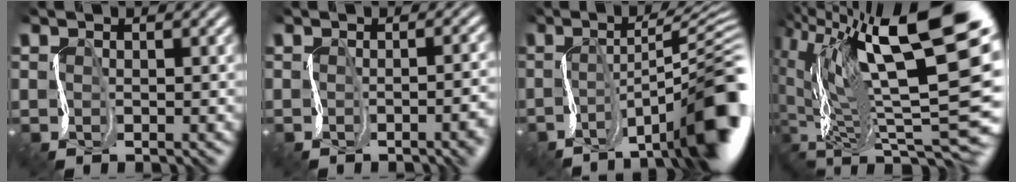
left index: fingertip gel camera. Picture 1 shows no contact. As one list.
[{"total": 4.2, "force": [-1.3, 1.6, 3.7], "torque": [-0.014, -0.003, -0.010]}, {"total": 10.9, "force": [-3.9, 2.4, 9.9], "torque": [-0.123, 0.004, -0.067]}, {"total": 13.1, "force": [1.4, 5.5, 11.8], "torque": [-0.187, 0.005, 0.019]}]